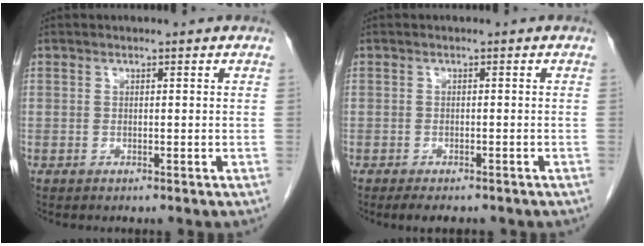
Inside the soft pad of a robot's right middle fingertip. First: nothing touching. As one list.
[{"total": 4.6, "force": [-3.6, 1.7, 2.3], "torque": [-0.028, -0.007, -0.043]}]